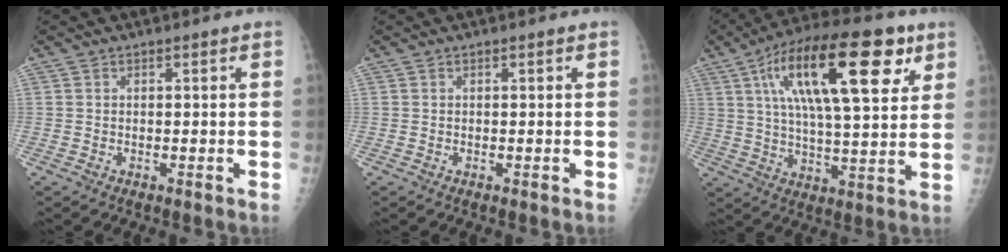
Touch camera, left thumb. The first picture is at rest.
{"total": 0.0}
{"total": 23.5, "force": [9.5, 8.3, 19.9], "torque": [-0.319, -0.001, 0.149]}